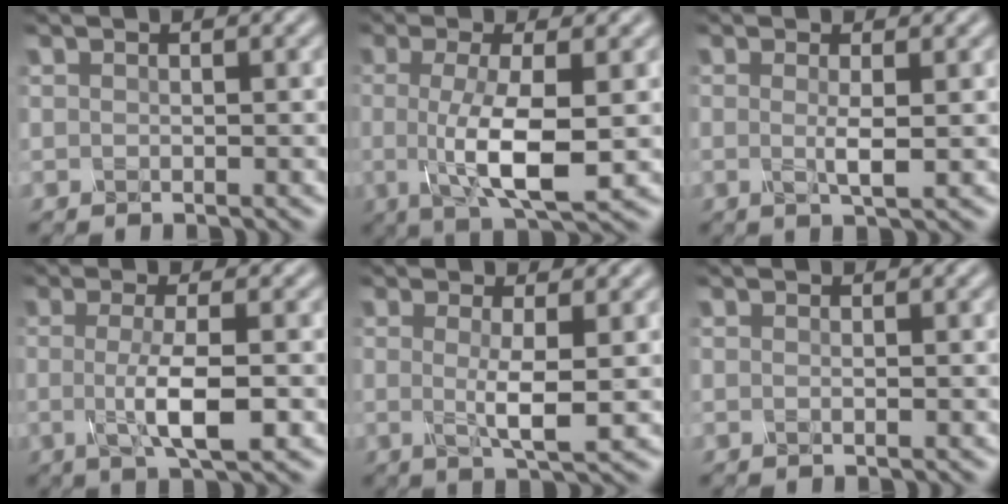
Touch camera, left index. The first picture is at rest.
{"total": 6.5, "force": [-0.6, 1.6, 6.2], "torque": [-0.112, -0.012, -0.009]}
{"total": 1.9, "force": [-0.1, 0.2, 1.9], "torque": [-0.036, -0.007, -0.004]}
{"total": 4.8, "force": [-0.6, 1.2, 4.6], "torque": [-0.080, -0.010, -0.014]}
{"total": 3.3, "force": [-0.1, 0.5, 3.2], "torque": [-0.057, -0.012, -0.001]}
{"total": 0.0}